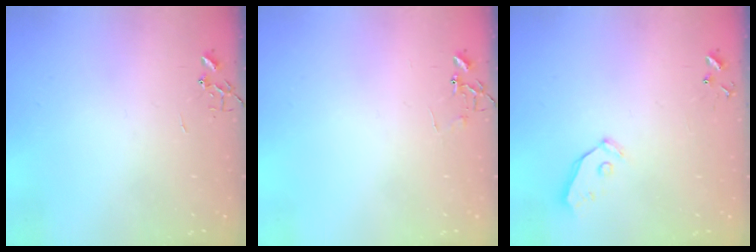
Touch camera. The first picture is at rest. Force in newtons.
{"total": 5.5, "press": 5.4, "slide": 0.4}
{"total": 4.9, "press": 4.9, "slide": 0.2}